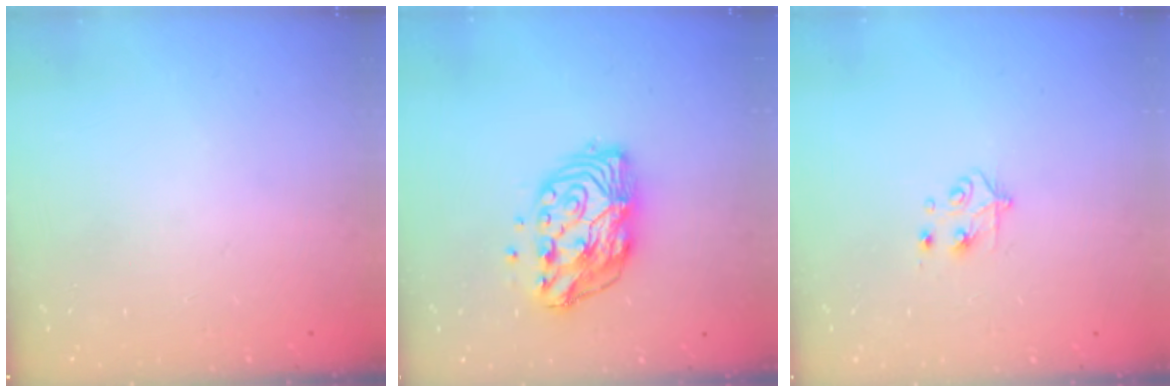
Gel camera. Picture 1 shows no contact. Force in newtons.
{"total": 12.6, "press": 12.6, "slide": 1.1}
{"total": 4.8, "press": 4.8, "slide": 0.6}